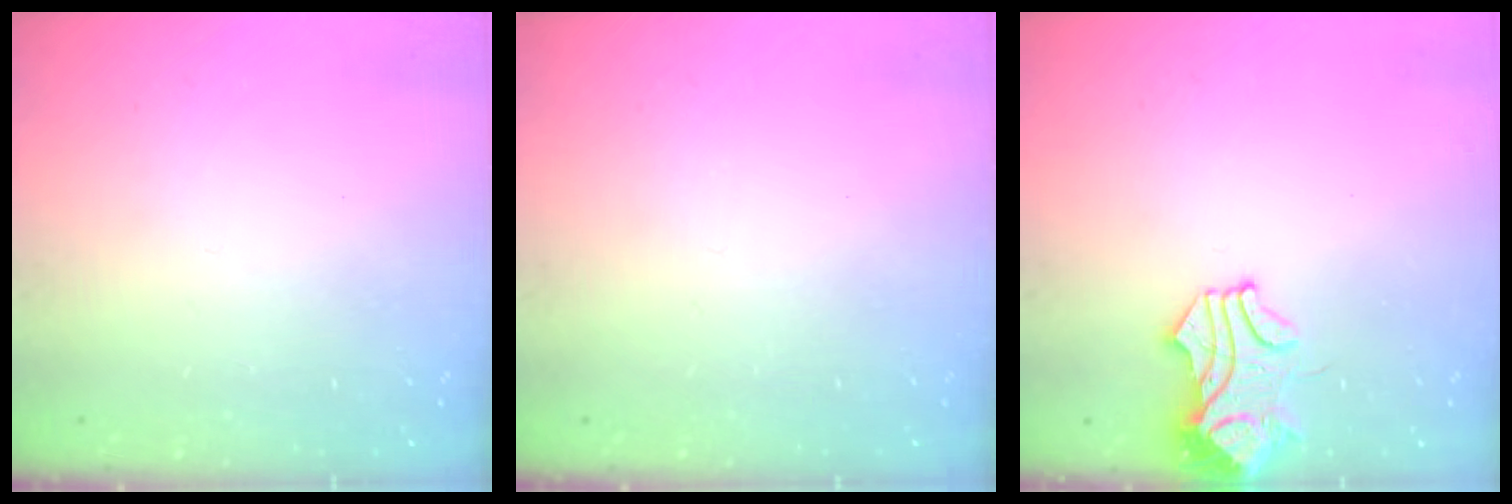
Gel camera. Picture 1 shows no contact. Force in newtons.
{"total": 0.0}
{"total": 1.9, "press": 1.8, "slide": 0.8}